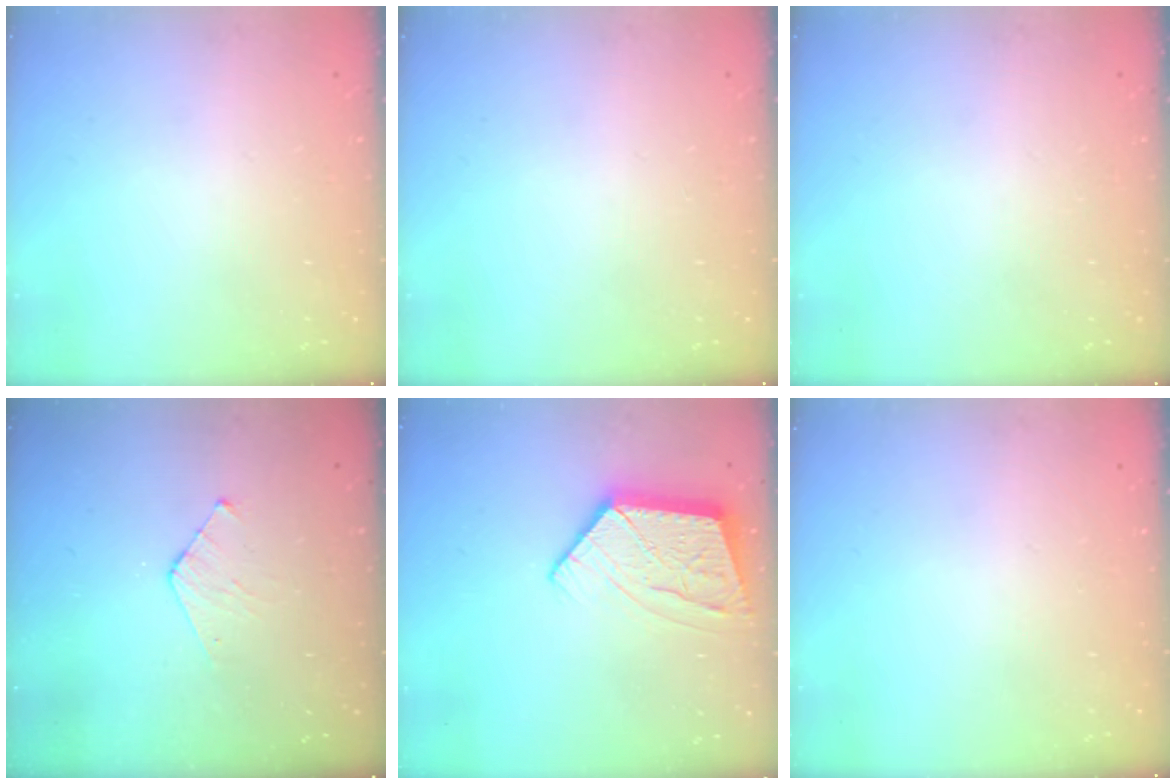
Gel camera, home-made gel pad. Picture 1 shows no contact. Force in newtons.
{"total": 0.0}
{"total": 0.0}
{"total": 4.4, "press": 4.4, "slide": 0.4}
{"total": 13.0, "press": 12.9, "slide": 1.0}
{"total": 0.0}